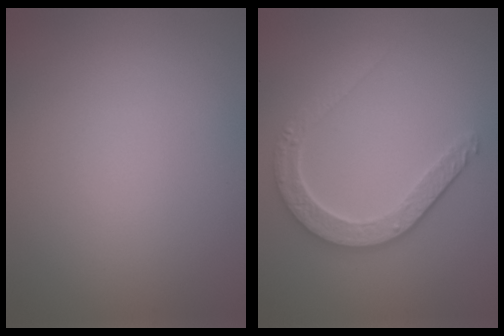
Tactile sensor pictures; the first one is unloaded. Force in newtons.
{"total": 4.5, "press": 3.5, "slide": 2.7}